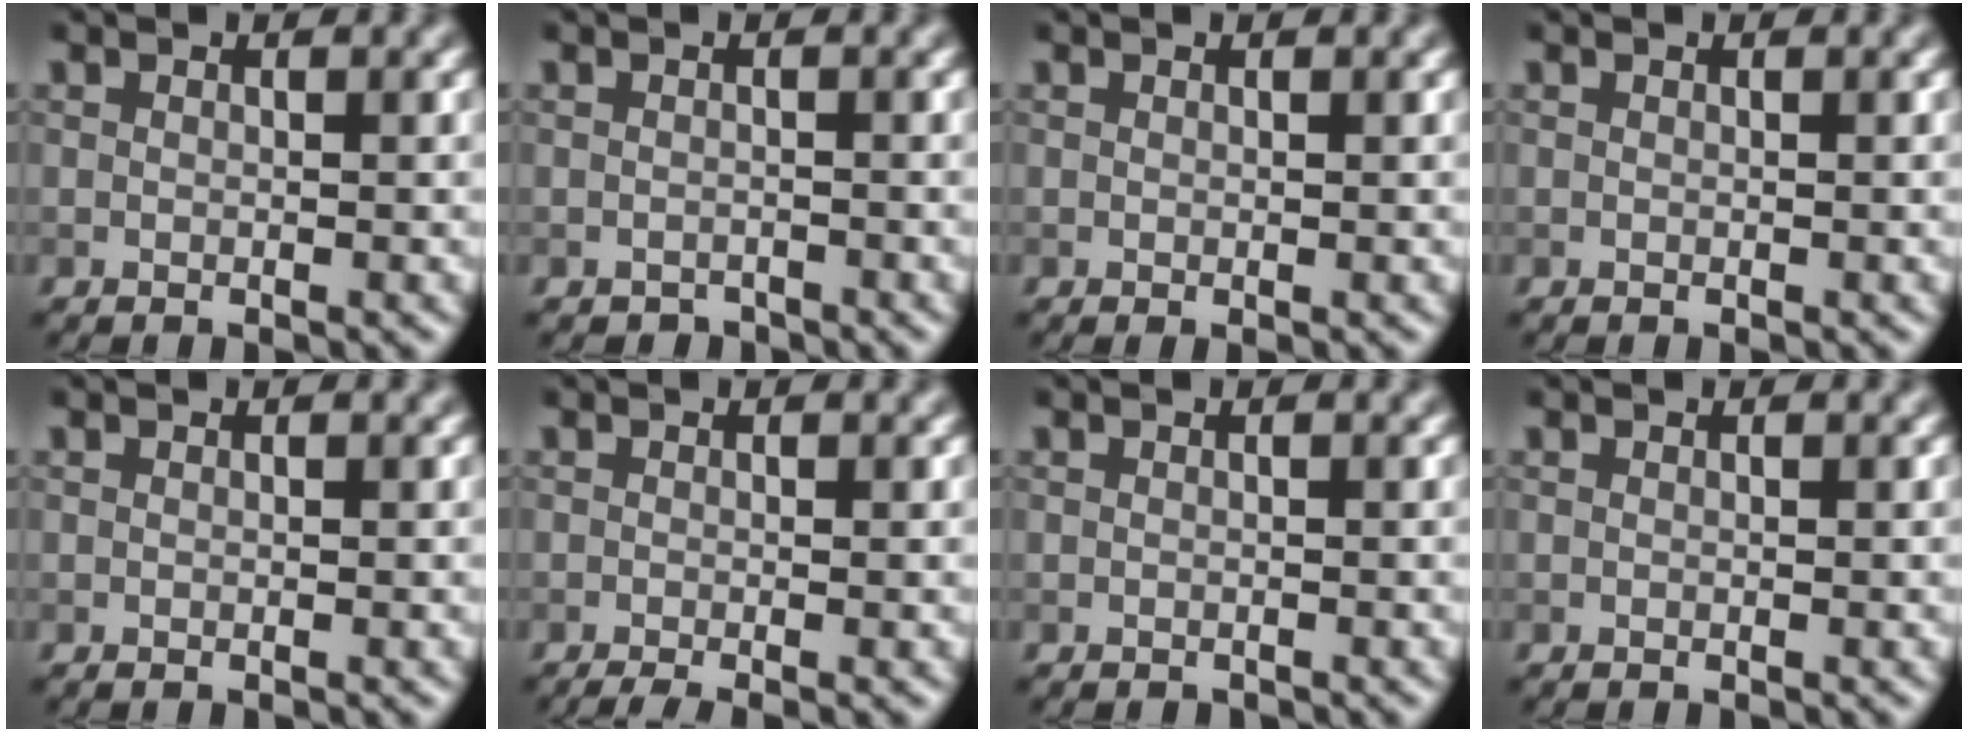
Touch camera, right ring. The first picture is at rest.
{"total": 0.9, "force": [-0.8, 0.4, -0.1], "torque": [0.004, -0.002, -0.013]}
{"total": 0.0}
{"total": 0.0}
{"total": 0.0}
{"total": 1.9, "force": [-1.0, 0.5, 1.5], "torque": [-0.020, -0.007, -0.021]}
{"total": 0.0}
{"total": 0.0}